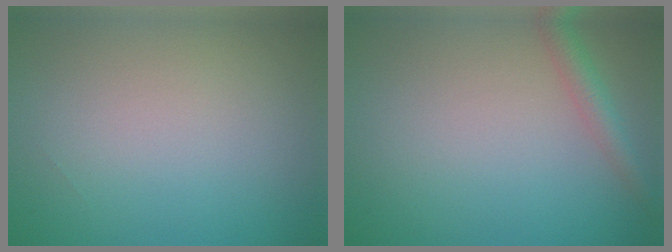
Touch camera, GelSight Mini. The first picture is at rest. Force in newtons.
{"total": 2.4, "press": 2.4, "slide": 0.2}